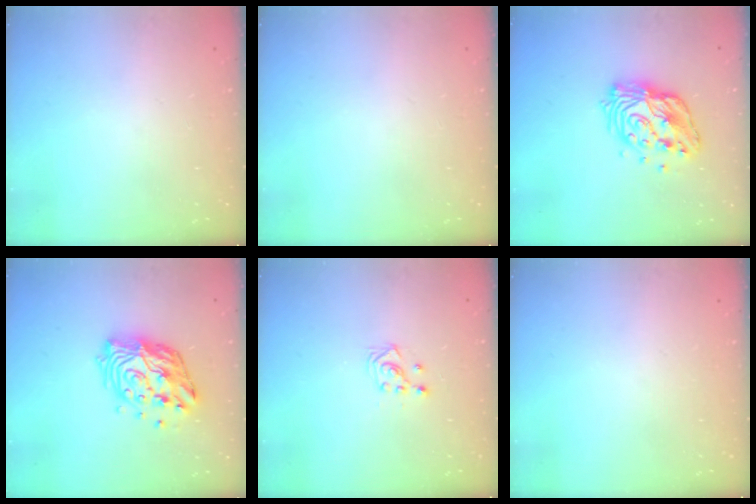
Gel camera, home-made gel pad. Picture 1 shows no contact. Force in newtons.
{"total": 0.0}
{"total": 14.7, "press": 14.6, "slide": 1.2}
{"total": 15.0, "press": 14.9, "slide": 1.6}
{"total": 3.0, "press": 2.8, "slide": 1.0}
{"total": 0.0}